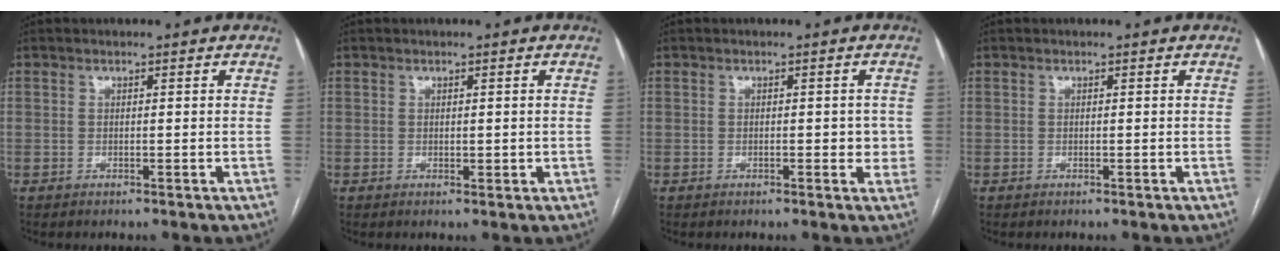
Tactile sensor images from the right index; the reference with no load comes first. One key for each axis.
{"total": 1.1, "fx": 0.1, "fy": 0.8, "fz": 0.8, "tx": -0.010, "ty": -0.001, "tz": 0.004}
{"total": 2.7, "fx": -0.2, "fy": 1.7, "fz": 2.1, "tx": -0.015, "ty": 0.011, "tz": 0.001}
{"total": 0.0}